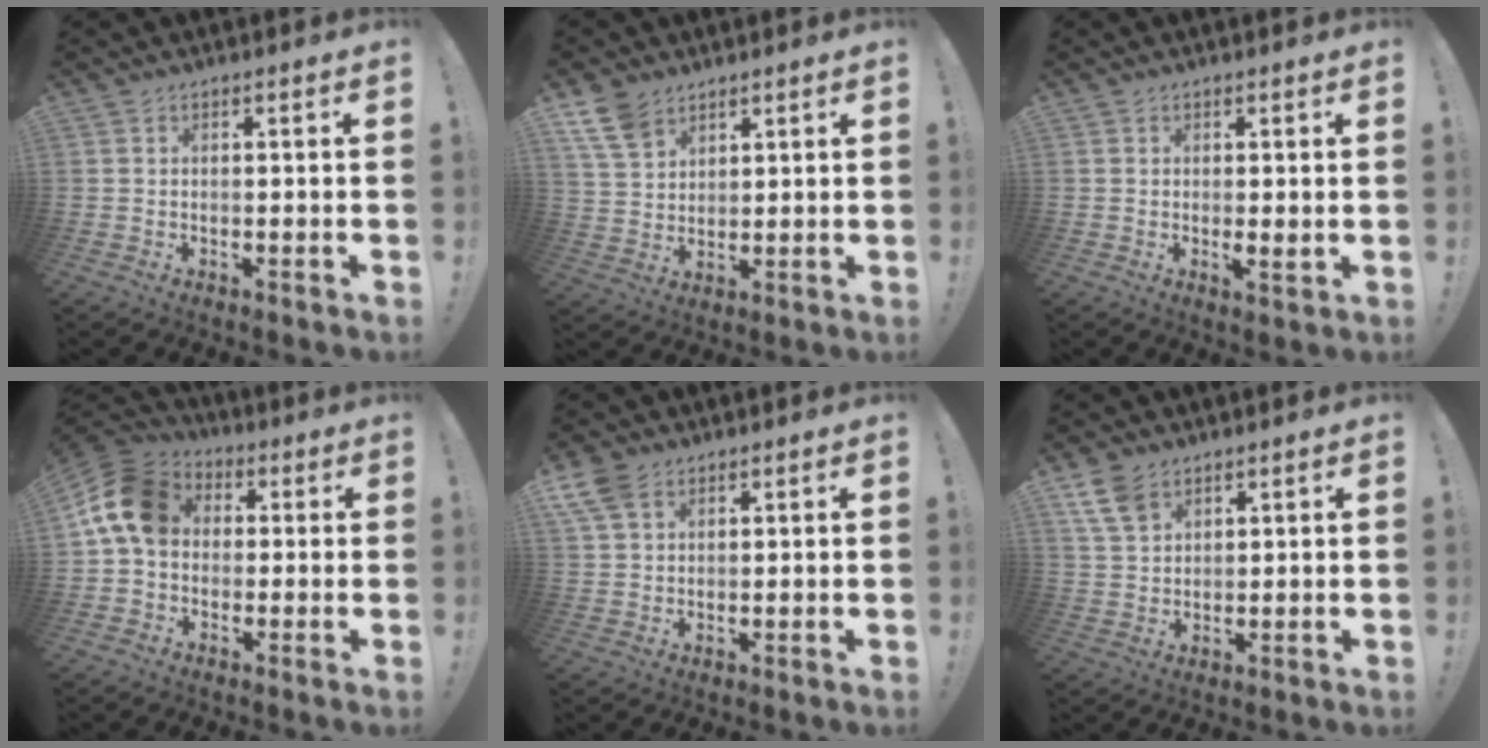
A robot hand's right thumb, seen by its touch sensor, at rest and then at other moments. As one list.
[{"total": 9.1, "force": [6.3, 5.4, 3.8], "torque": [-0.073, -0.027, 0.125]}, {"total": 2.2, "force": [0.7, 0.4, 2.1], "torque": [-0.026, -0.011, 0.010]}, {"total": 14.8, "force": [2.3, 11.1, 9.5], "torque": [-0.172, 0.017, 0.051]}, {"total": 7.1, "force": [4.0, 4.5, 3.7], "torque": [-0.074, -0.012, 0.078]}, {"total": 7.7, "force": [4.8, 4.6, 3.9], "torque": [-0.074, -0.015, 0.097]}]